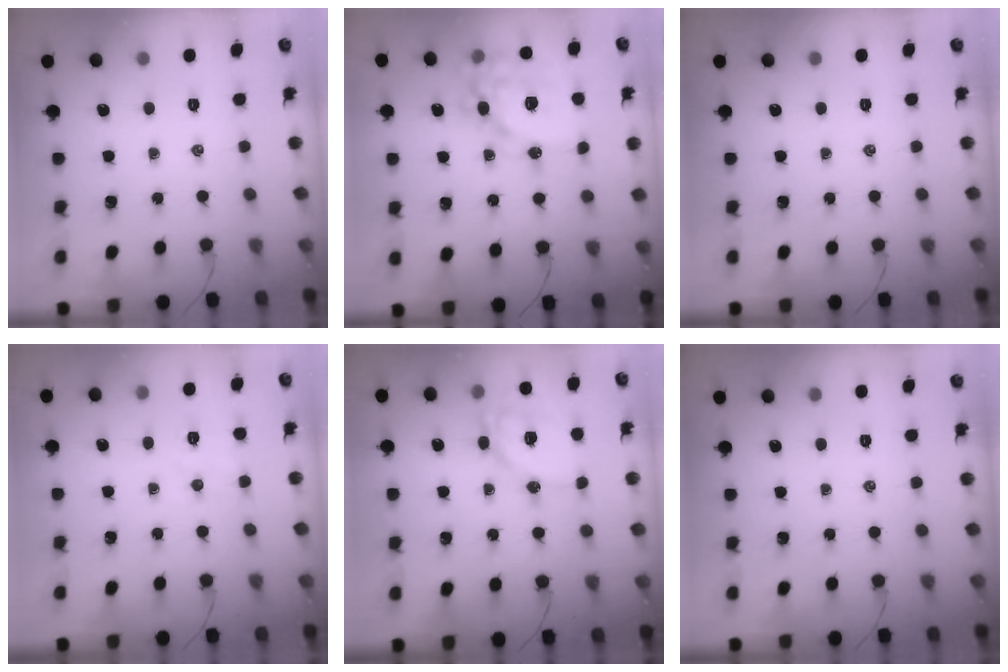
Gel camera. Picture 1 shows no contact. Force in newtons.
{"total": 17.9, "press": 17.6, "slide": 3.4}
{"total": 0.0}
{"total": 5.0, "press": 4.8, "slide": 1.2}
{"total": 14.6, "press": 14.4, "slide": 2.3}
{"total": 0.0}